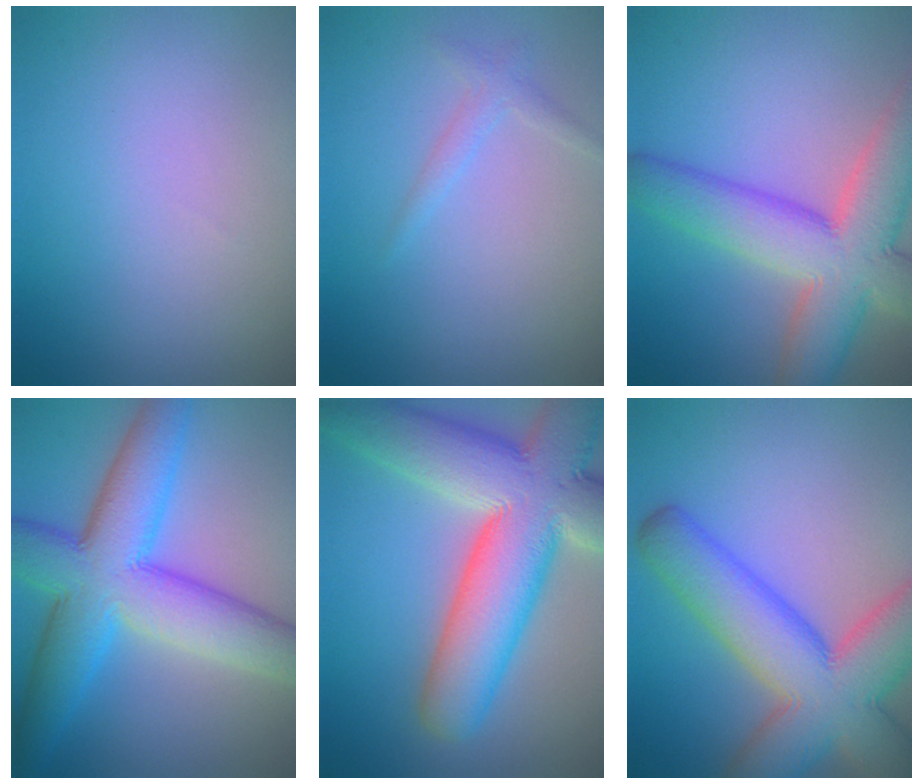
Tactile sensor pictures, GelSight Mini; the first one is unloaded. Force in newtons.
{"total": 1.2, "press": 1.2, "slide": 0.1}
{"total": 10.0, "press": 10.0, "slide": 0.7}
{"total": 10.8, "press": 10.8, "slide": 0.1}
{"total": 13.7, "press": 13.6, "slide": 1.1}
{"total": 11.5, "press": 11.5, "slide": 0.6}